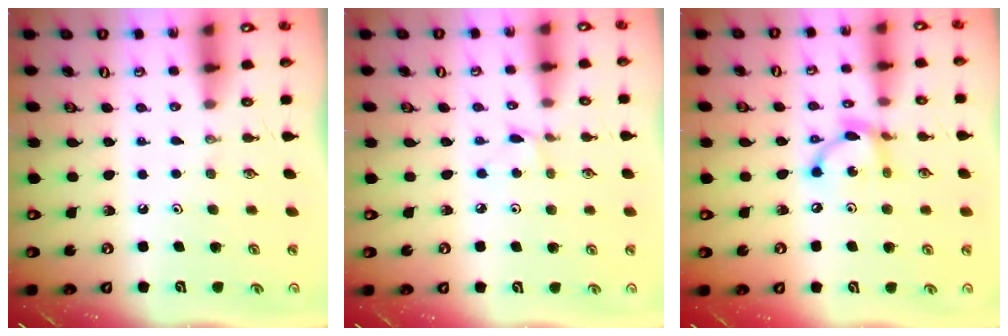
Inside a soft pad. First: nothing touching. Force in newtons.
{"total": 2.1, "press": 2.1, "slide": 0.2}
{"total": 9.2, "press": 9.2, "slide": 0.3}